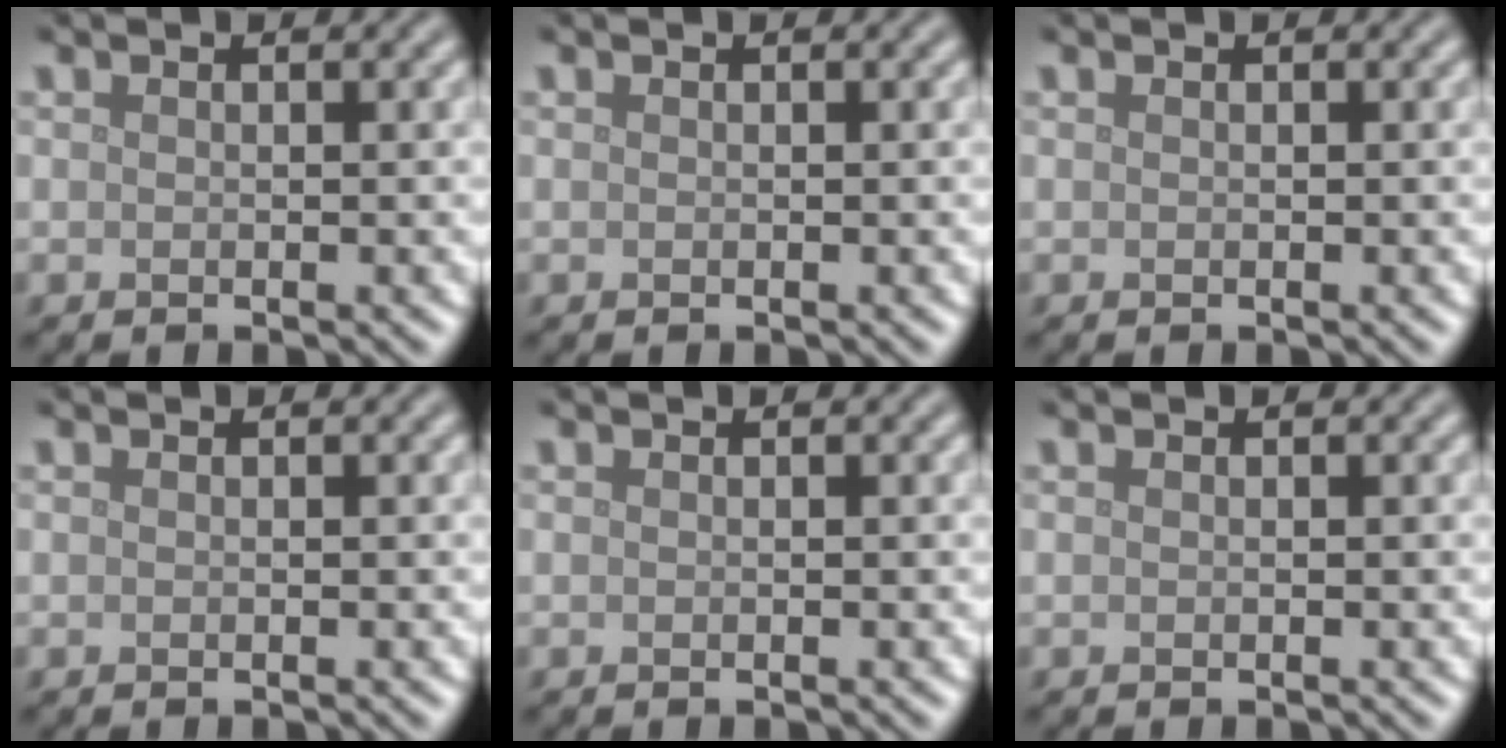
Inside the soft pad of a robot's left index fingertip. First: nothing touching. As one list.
[{"total": 0.0}, {"total": 0.0}, {"total": 0.0}, {"total": 0.0}, {"total": 0.0}]